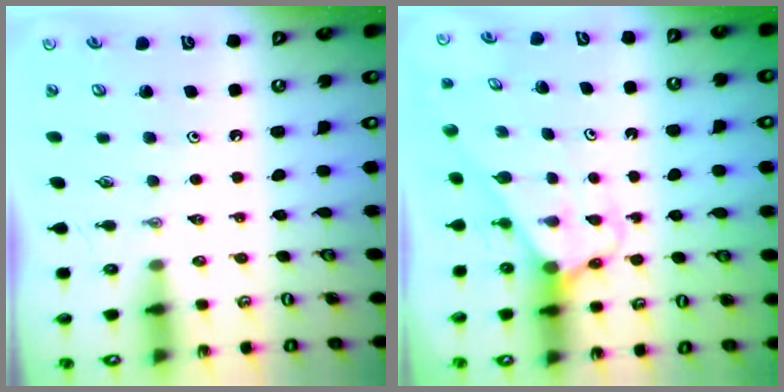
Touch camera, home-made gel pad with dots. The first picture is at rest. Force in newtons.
{"total": 2.8, "press": 2.8, "slide": 0.3}